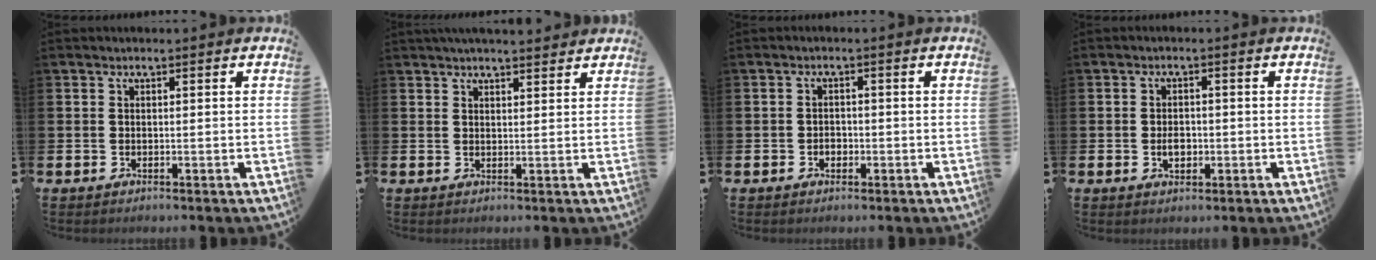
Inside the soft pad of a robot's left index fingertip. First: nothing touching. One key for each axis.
{"total": 2.9, "fx": 2.8, "fy": 0.2, "fz": 0.6, "tx": -0.005, "ty": -0.012, "tz": 0.049}
{"total": 1.5, "fx": -0.5, "fy": 1.2, "fz": 0.8, "tx": -0.013, "ty": 0.003, "tz": -0.013}
{"total": 2.5, "fx": -0.4, "fy": 1.7, "fz": 1.7, "tx": -0.014, "ty": -0.004, "tz": -0.014}